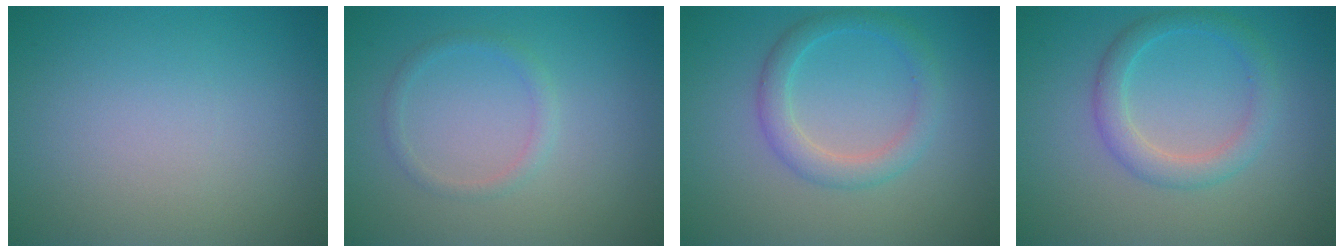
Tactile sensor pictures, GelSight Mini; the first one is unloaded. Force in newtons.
{"total": 1.3, "press": 1.3, "slide": 0.1}
{"total": 2.8, "press": 2.8, "slide": 0.0}
{"total": 2.8, "press": 2.8, "slide": 0.0}